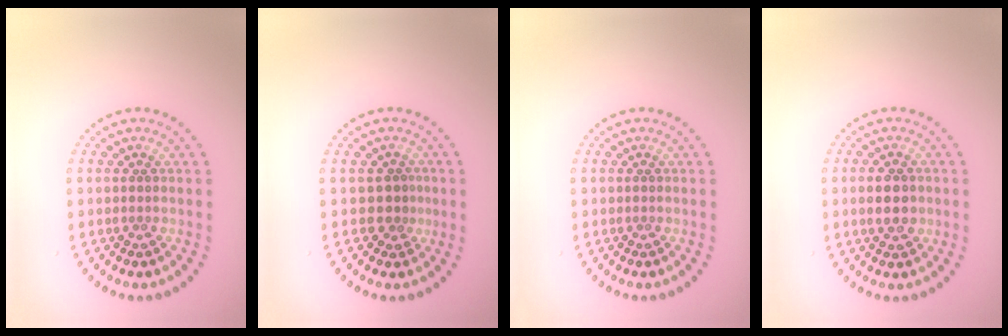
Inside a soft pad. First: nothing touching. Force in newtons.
{"total": 1.6, "press": 1.4, "slide": 0.9}
{"total": 0.0}
{"total": 2.7, "press": 2.7, "slide": 0.1}